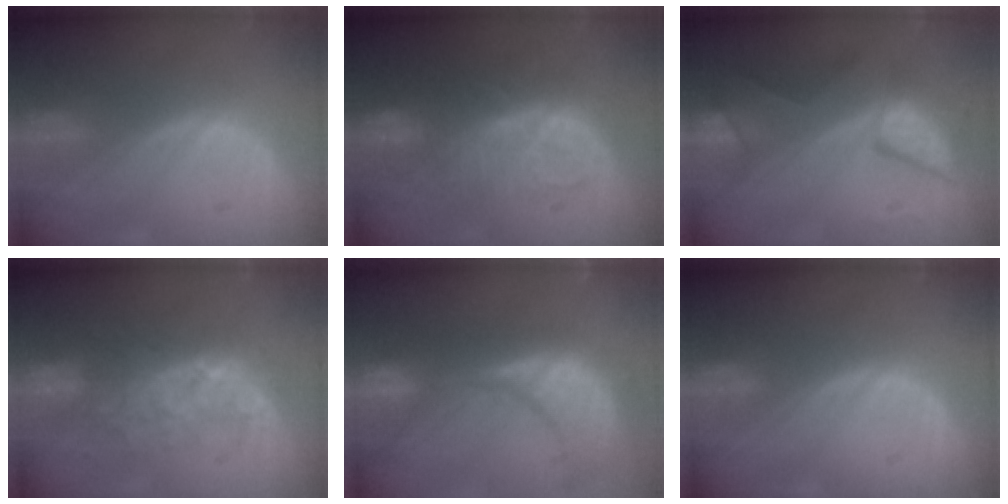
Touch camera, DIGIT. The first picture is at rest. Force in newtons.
{"total": 9.6, "press": 9.1, "slide": 2.9}
{"total": 7.7, "press": 7.7, "slide": 0.7}
{"total": 8.1, "press": 7.8, "slide": 2.3}
{"total": 14.3, "press": 12.0, "slide": 7.8}
{"total": 0.0}